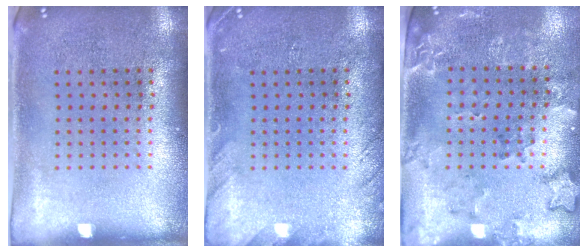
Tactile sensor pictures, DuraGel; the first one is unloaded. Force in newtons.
{"total": 1.5, "press": 1.5, "slide": 0.2}
{"total": 1.8, "press": 1.5, "slide": 0.9}